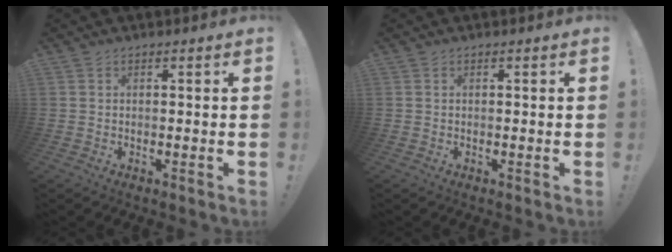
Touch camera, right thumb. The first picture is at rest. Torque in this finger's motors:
{"motor_torque": [-0.01, -0.01, 0.00, 0.00, 0.00]}